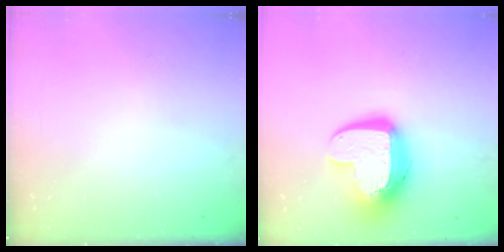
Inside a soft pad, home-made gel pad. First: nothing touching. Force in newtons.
{"total": 14.6, "press": 14.6, "slide": 1.4}